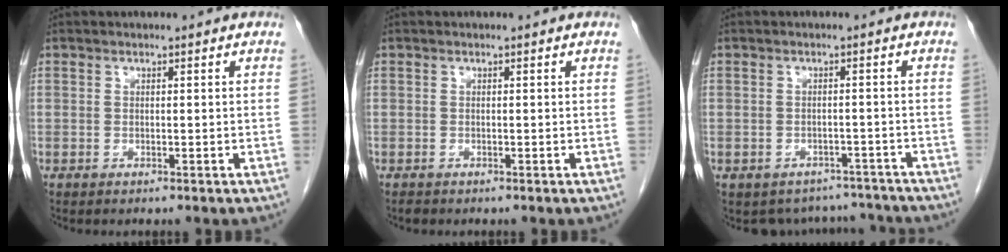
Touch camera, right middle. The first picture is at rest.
{"total": 0.5, "force": [-0.5, 0.2, 0.1], "torque": [-0.009, -0.001, -0.008]}
{"total": 7.5, "force": [-6.8, 3.2, -0.1], "torque": [0.013, 0.024, -0.075]}